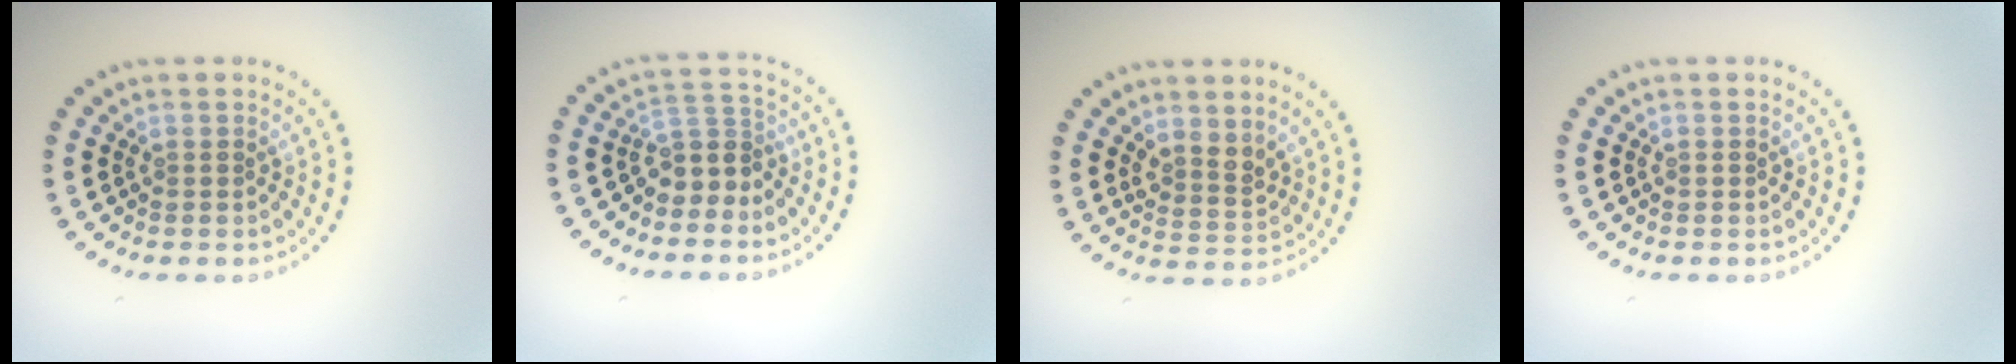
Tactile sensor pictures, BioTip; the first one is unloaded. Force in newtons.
{"total": 2.8, "press": 2.0, "slide": 2.0}
{"total": 2.1, "press": 1.6, "slide": 1.2}
{"total": 0.0}